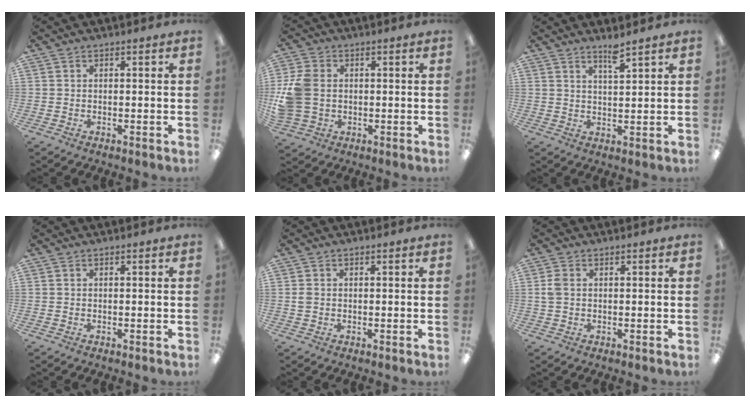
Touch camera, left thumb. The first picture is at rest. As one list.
[{"total": 10.5, "force": [0.4, 8.4, 6.4], "torque": [-0.148, 0.015, 0.009]}, {"total": 3.8, "force": [3.1, 0.2, 2.1], "torque": [-0.032, -0.015, 0.052]}, {"total": 0.0}, {"total": 1.4, "force": [0.0, 1.0, 0.9], "torque": [-0.019, 0.003, 0.000]}, {"total": 2.7, "force": [0.3, 1.8, 2.0], "torque": [-0.047, 0.005, 0.001]}]